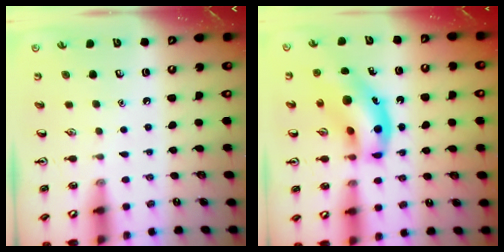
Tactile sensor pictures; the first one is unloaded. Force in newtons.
{"total": 14.7, "press": 14.2, "slide": 4.0}